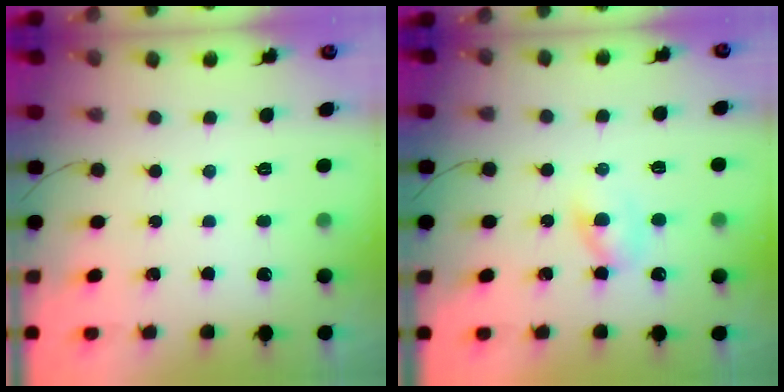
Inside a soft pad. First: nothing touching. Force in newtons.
{"total": 2.6, "press": 2.4, "slide": 1.0}